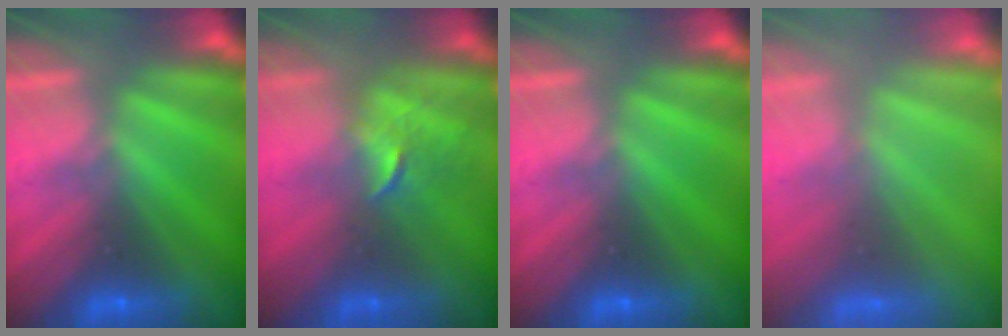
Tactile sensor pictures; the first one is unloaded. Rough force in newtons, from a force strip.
{"total": 2.5}
{"total": 0.0}
{"total": 6.0}